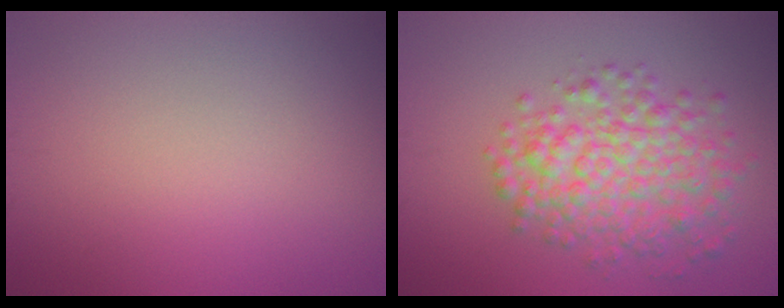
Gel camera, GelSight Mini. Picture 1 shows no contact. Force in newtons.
{"total": 5.6, "press": 5.6, "slide": 0.1}